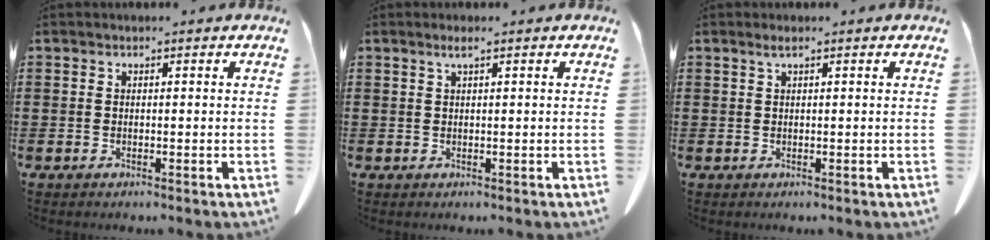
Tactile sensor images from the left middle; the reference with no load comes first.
{"total": 1.2, "force": [0.6, 0.0, 1.1], "torque": [-0.021, 0.000, 0.011]}
{"total": 1.0, "force": [0.5, 0.0, 0.8], "torque": [-0.017, 0.001, 0.009]}